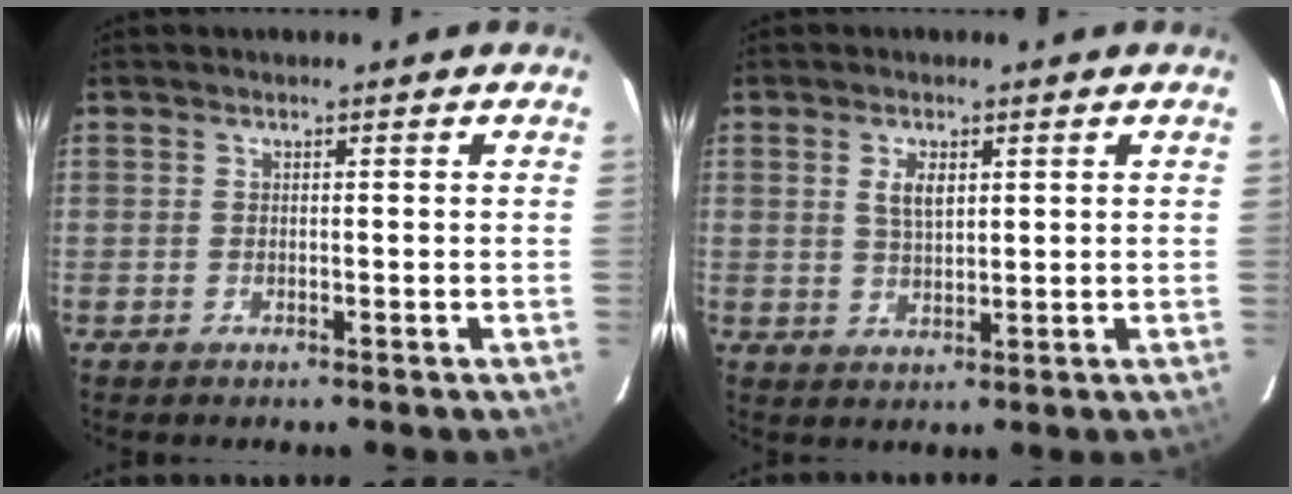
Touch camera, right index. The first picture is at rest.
{"total": 3.9, "force": [1.4, 1.9, 3.1], "torque": [-0.056, 0.002, 0.027]}